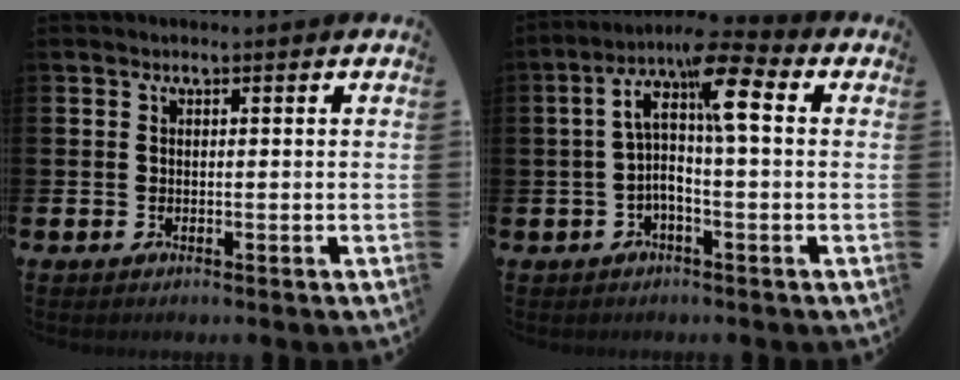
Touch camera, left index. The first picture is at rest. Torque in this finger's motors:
{"motor_torque": [1.51, -0.63, 0.83, 0.17]}